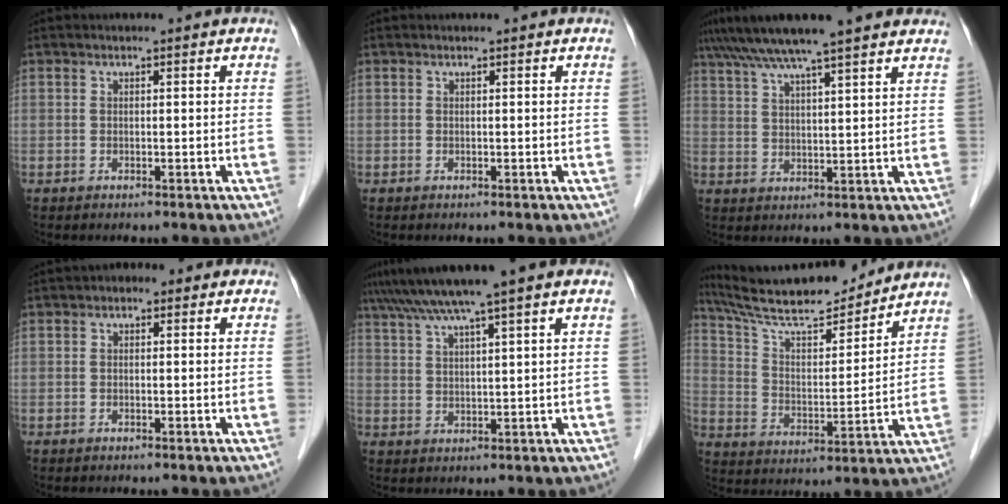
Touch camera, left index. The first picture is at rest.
{"total": 0.0}
{"total": 14.8, "force": [12.2, 0.6, 8.3], "torque": [-0.140, 0.043, 0.172]}
{"total": 1.0, "force": [0.2, 0.8, 0.6], "torque": [-0.008, 0.012, -0.005]}
{"total": 9.3, "force": [6.6, -0.3, 6.6], "torque": [-0.112, 0.036, 0.106]}
{"total": 17.1, "force": [15.5, 2.3, 6.9], "torque": [-0.125, 0.010, 0.261]}